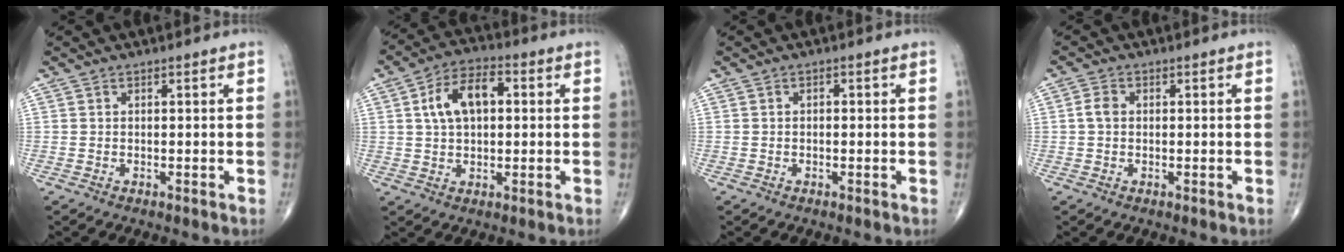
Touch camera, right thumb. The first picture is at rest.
{"total": 10.0, "force": [2.0, 5.8, 8.0], "torque": [-0.136, 0.020, 0.028]}
{"total": 0.6, "force": [0.0, 0.4, 0.5], "torque": [-0.005, 0.001, 0.000]}
{"total": 1.8, "force": [0.0, 1.3, 1.3], "torque": [-0.024, 0.004, -0.003]}